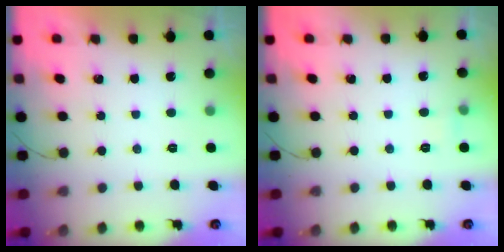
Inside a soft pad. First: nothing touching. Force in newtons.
{"total": 6.3, "press": 1.7, "slide": 6.1}